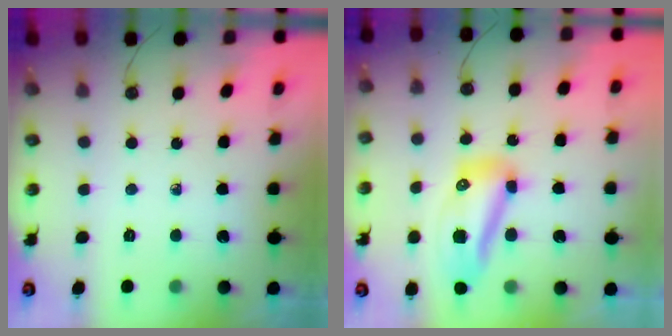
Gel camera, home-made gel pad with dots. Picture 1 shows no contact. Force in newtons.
{"total": 11.7, "press": 11.5, "slide": 2.0}